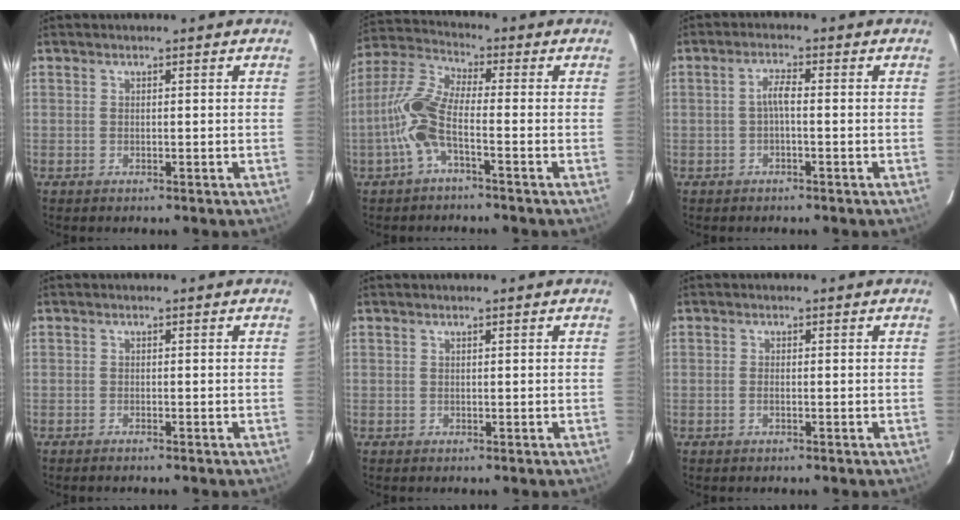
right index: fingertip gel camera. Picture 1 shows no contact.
{"total": 8.9, "force": [-3.1, 2.2, 8.1], "torque": [-0.193, 0.011, -0.066]}
{"total": 2.3, "force": [-0.6, 0.4, 2.2], "torque": [-0.044, 0.007, -0.012]}
{"total": 0.9, "force": [-0.8, 0.1, 0.3], "torque": [-0.009, -0.002, -0.016]}
{"total": 0.0}
{"total": 0.8, "force": [-0.3, 0.4, 0.7], "torque": [-0.016, 0.000, -0.006]}